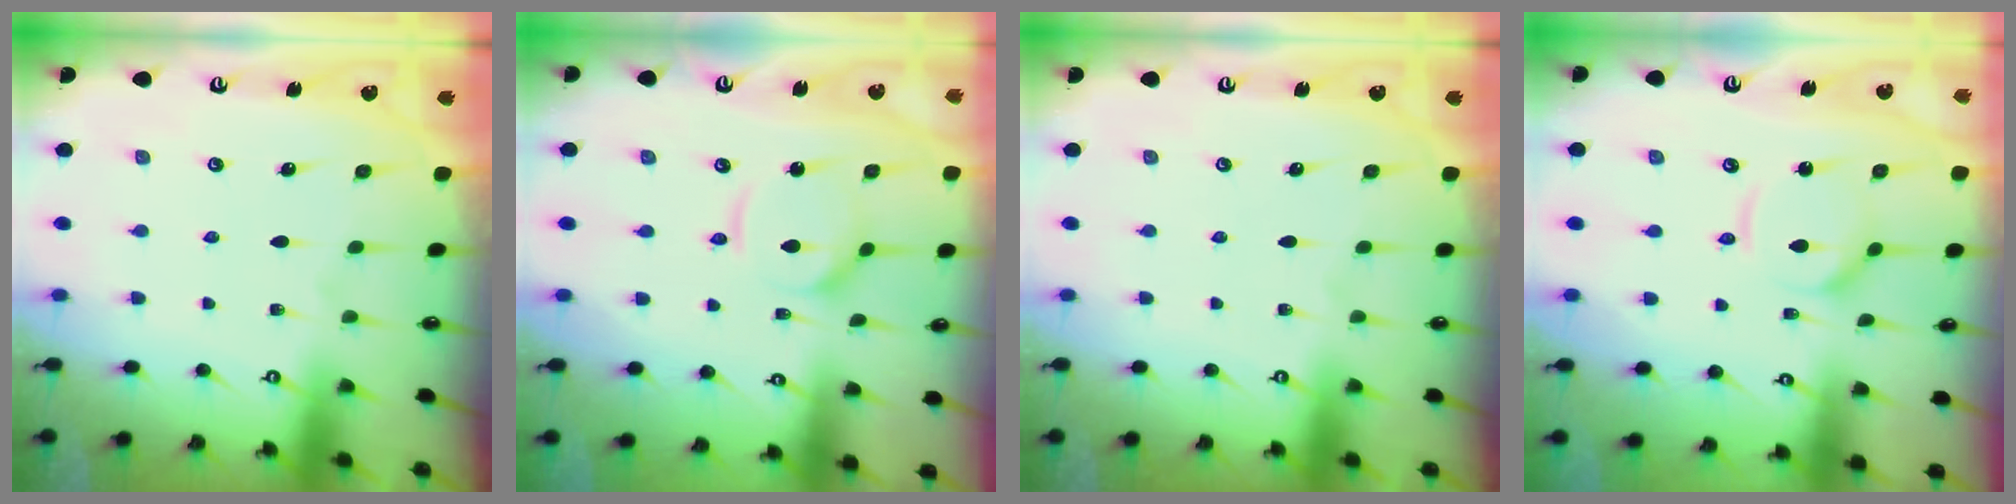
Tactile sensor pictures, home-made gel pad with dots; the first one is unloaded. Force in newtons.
{"total": 7.1, "press": 7.1, "slide": 0.7}
{"total": 0.0}
{"total": 6.4, "press": 6.3, "slide": 0.6}